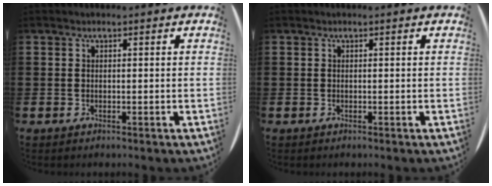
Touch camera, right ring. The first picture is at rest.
{"total": 0.0}